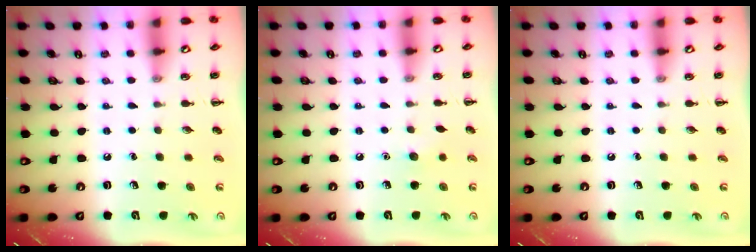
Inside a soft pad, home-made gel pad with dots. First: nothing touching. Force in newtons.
{"total": 4.6, "press": 4.5, "slide": 1.2}
{"total": 0.0}